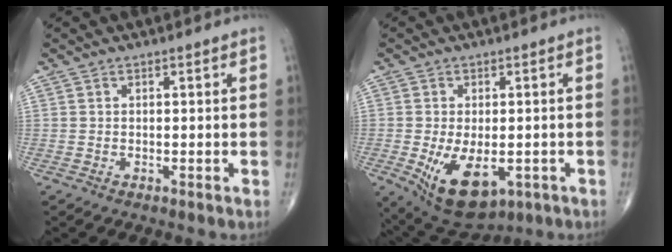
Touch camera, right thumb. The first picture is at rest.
{"total": 11.9, "force": [-3.6, 6.6, 9.3], "torque": [-0.147, -0.008, -0.037]}